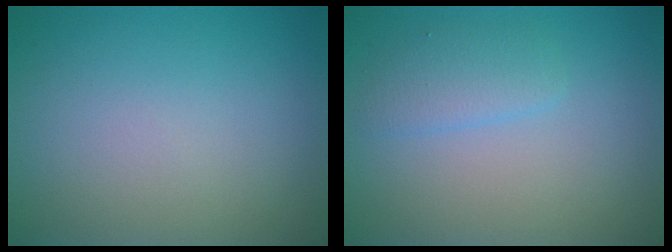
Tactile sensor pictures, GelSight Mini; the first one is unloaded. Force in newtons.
{"total": 1.9, "press": 1.9, "slide": 0.1}